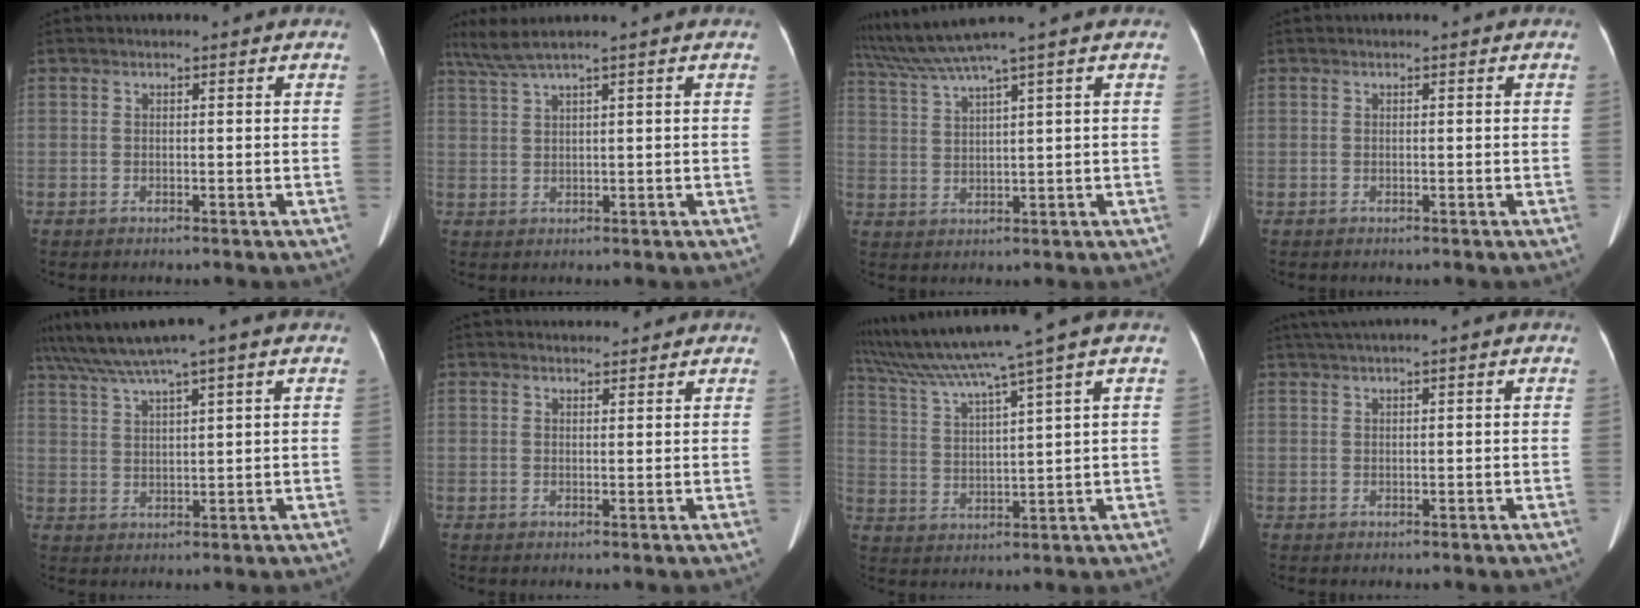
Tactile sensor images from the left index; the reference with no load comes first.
{"total": 4.0, "force": [3.1, -1.1, 2.3], "torque": [-0.062, 0.013, 0.070]}
{"total": 6.3, "force": [5.2, -2.4, 2.7], "torque": [-0.069, 0.009, 0.110]}
{"total": 0.0}
{"total": 6.7, "force": [5.1, -1.1, 4.2], "torque": [-0.087, 0.025, 0.099]}
{"total": 2.4, "force": [2.4, 0.5, 0.1], "torque": [-0.006, 0.011, 0.036]}
{"total": 12.5, "force": [9.8, -2.8, 7.3], "torque": [-0.133, 0.009, 0.173]}
{"total": 2.4, "force": [1.7, -0.5, 1.6], "torque": [-0.039, 0.017, 0.041]}